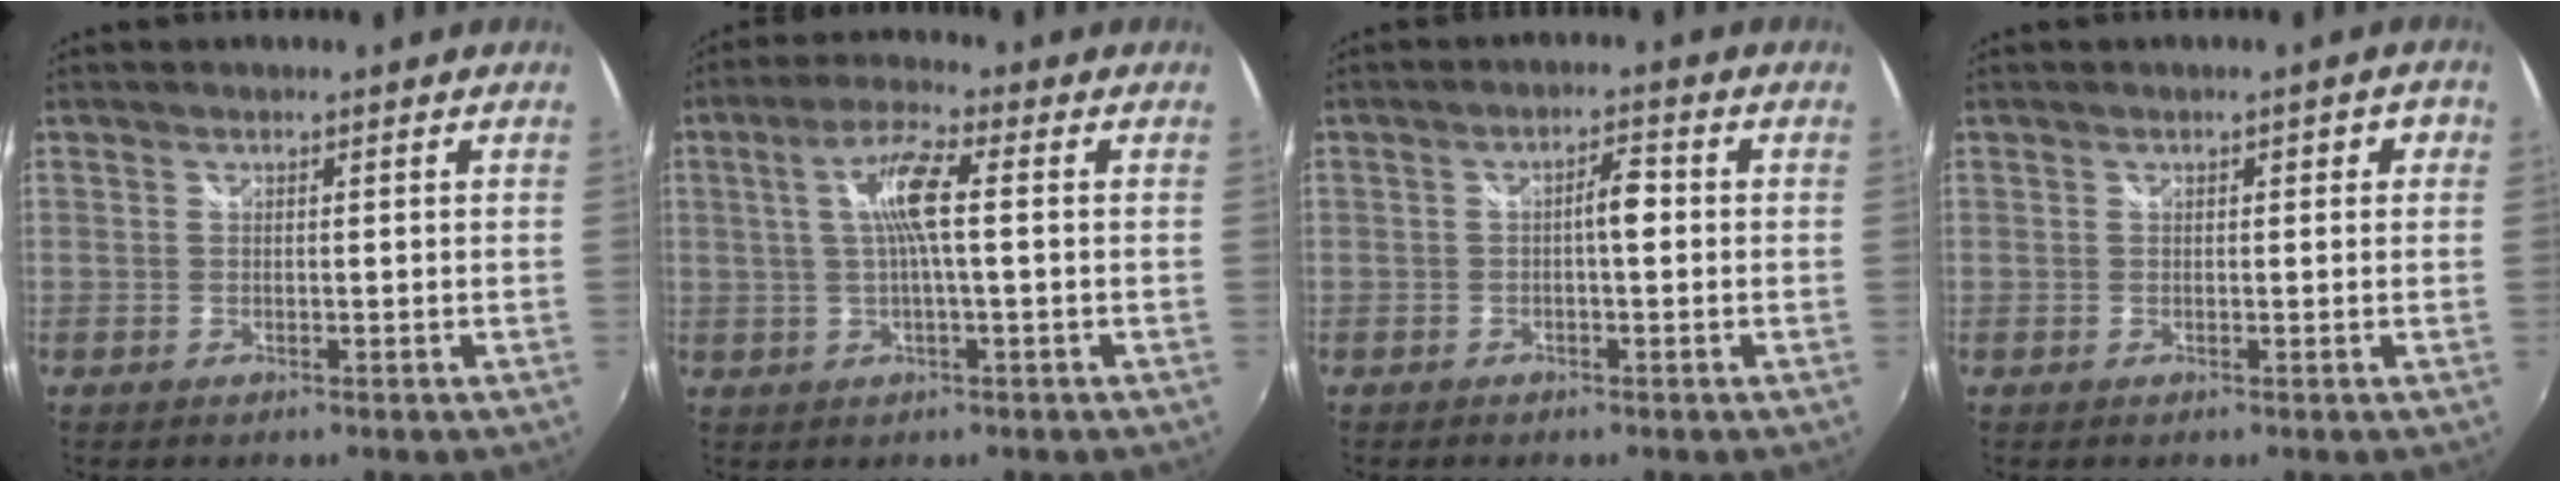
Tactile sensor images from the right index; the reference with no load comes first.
{"total": 7.3, "force": [0.7, 0.7, 7.2], "torque": [-0.138, 0.007, 0.016]}
{"total": 3.3, "force": [-0.2, 0.9, 3.1], "torque": [-0.050, 0.008, -0.006]}
{"total": 2.2, "force": [0.5, 1.2, 1.8], "torque": [-0.021, 0.009, 0.006]}